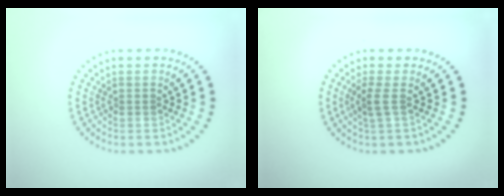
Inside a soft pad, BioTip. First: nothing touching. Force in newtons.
{"total": 1.6, "press": 1.1, "slide": 1.2}